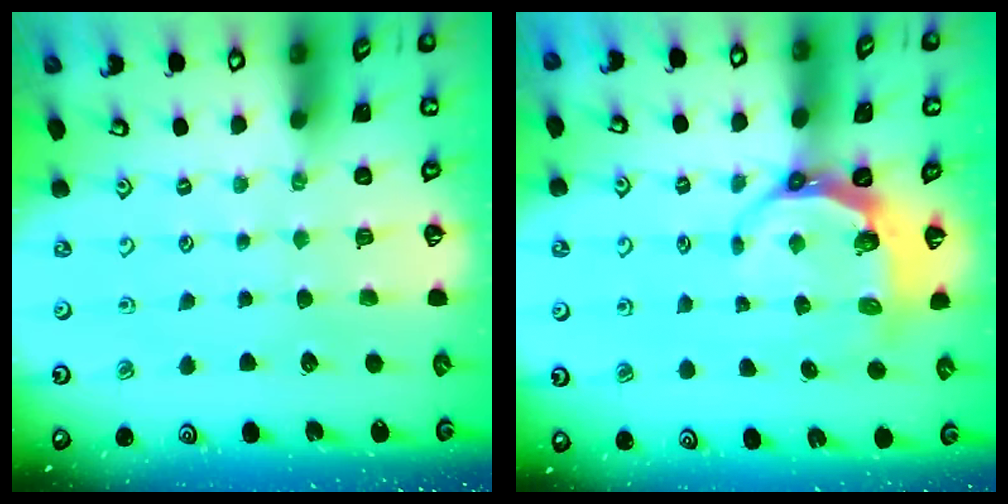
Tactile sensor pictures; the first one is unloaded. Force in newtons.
{"total": 6.8, "press": 5.8, "slide": 3.7}